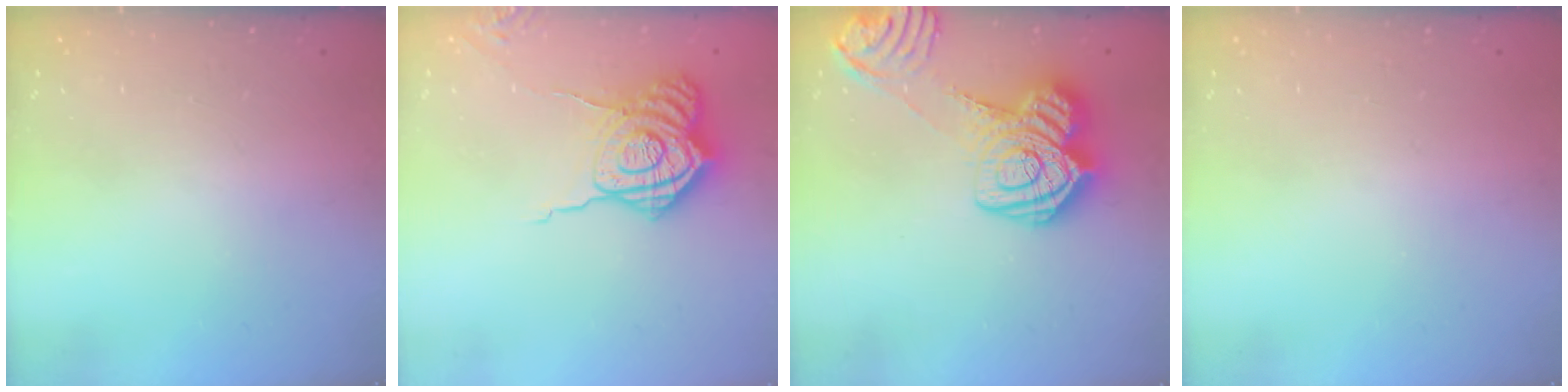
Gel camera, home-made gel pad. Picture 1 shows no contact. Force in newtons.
{"total": 14.3, "press": 14.3, "slide": 1.1}
{"total": 17.8, "press": 17.8, "slide": 1.2}
{"total": 0.0}